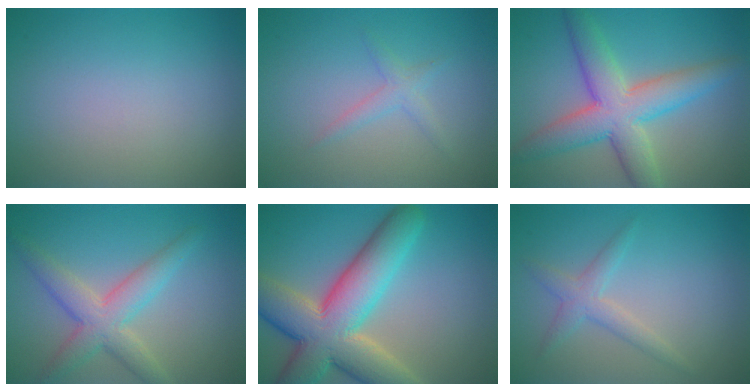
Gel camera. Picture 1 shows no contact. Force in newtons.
{"total": 1.4, "press": 1.4, "slide": 0.1}
{"total": 7.4, "press": 7.3, "slide": 0.3}
{"total": 4.6, "press": 4.6, "slide": 0.1}
{"total": 11.6, "press": 11.5, "slide": 0.7}
{"total": 2.2, "press": 2.2, "slide": 0.1}